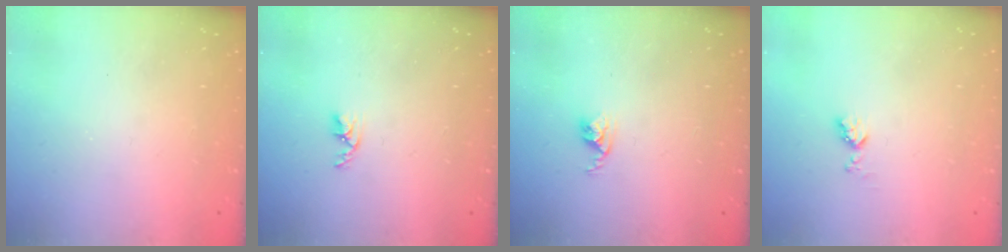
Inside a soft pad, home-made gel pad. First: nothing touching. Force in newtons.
{"total": 3.3, "press": 3.3, "slide": 0.5}
{"total": 2.5, "press": 2.5, "slide": 0.4}
{"total": 3.7, "press": 3.7, "slide": 0.6}